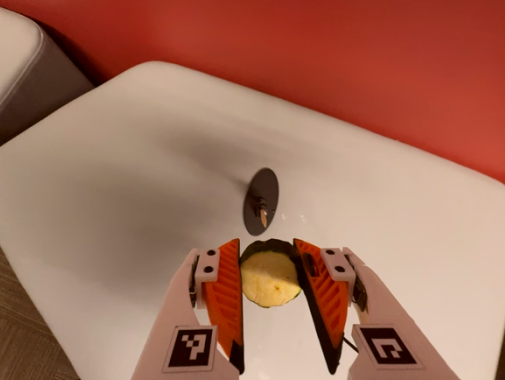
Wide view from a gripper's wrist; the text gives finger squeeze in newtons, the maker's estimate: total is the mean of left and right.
{"total": 11.6, "left": 12.2, "right": 10.9}